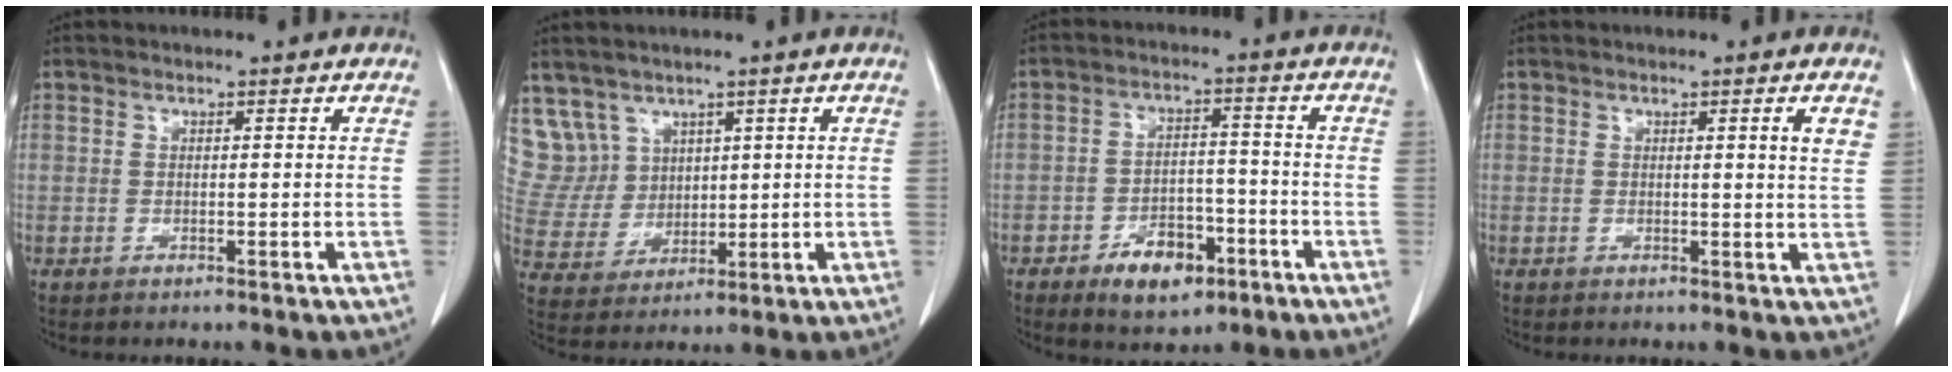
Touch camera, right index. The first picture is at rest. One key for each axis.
{"total": 8.7, "fx": 5.5, "fy": 6.8, "fz": 0.3, "tx": -0.017, "ty": 0.029, "tz": 0.127}
{"total": 7.7, "fx": -4.2, "fy": 4.3, "fz": 4.7, "tx": -0.076, "ty": 0.008, "tz": -0.064}
{"total": 2.8, "fx": 1.3, "fy": -0.2, "fz": 2.5, "tx": -0.033, "ty": -0.005, "tz": 0.015}